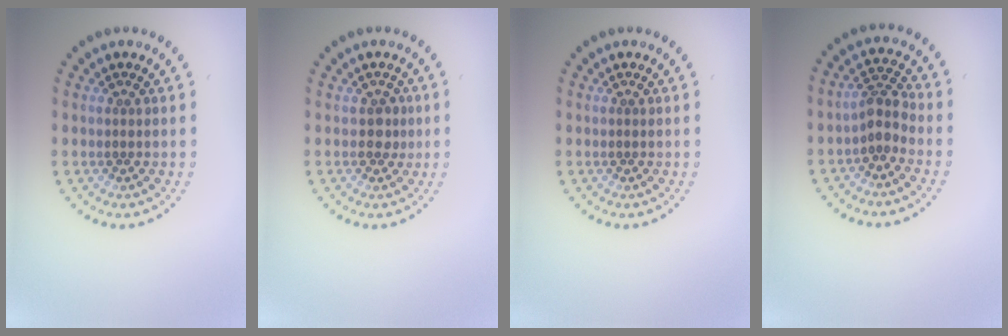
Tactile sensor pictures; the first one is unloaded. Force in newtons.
{"total": 1.2, "press": 1.1, "slide": 0.5}
{"total": 0.0}
{"total": 2.4, "press": 1.9, "slide": 1.5}